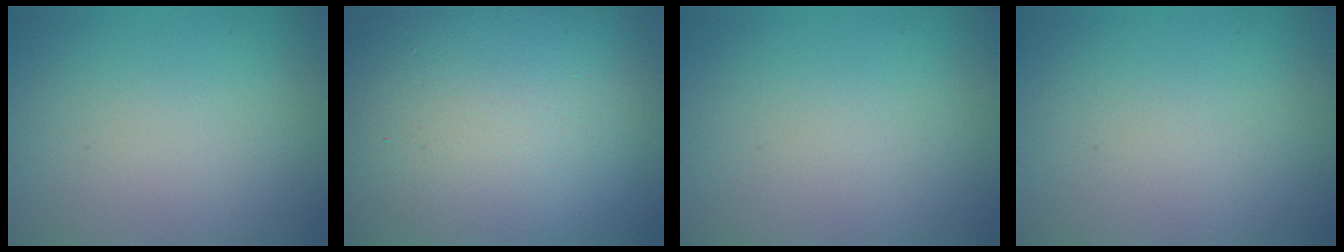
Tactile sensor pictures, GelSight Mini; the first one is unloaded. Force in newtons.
{"total": 19.9, "press": 19.8, "slide": 1.2}
{"total": 0.0}
{"total": 0.0}